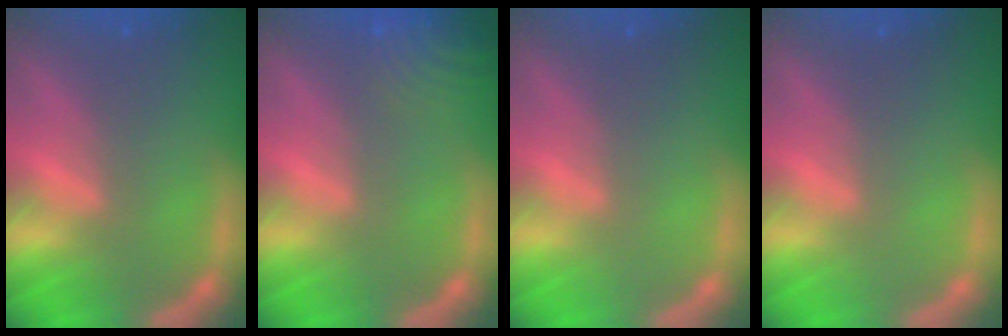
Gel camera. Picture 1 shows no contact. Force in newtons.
{"total": 7.5}
{"total": 0.0}
{"total": 0.0}